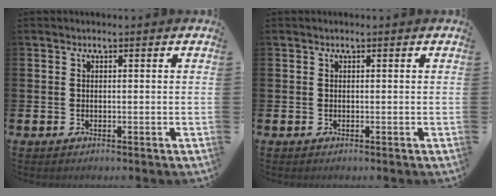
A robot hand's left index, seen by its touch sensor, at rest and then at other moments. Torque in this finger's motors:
{"motor_torque": [-0.01, 0.01, 0.00, 0.00]}